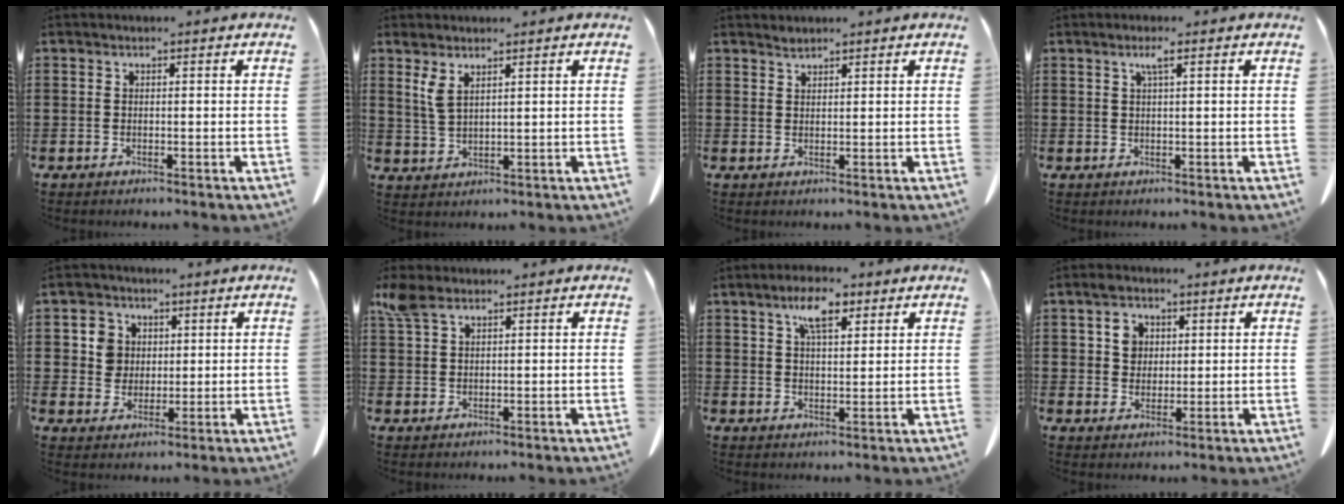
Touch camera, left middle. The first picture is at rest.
{"total": 3.2, "force": [2.1, 0.9, 2.3], "torque": [-0.060, 0.000, 0.037]}
{"total": 1.0, "force": [1.0, 0.1, 0.2], "torque": [-0.007, -0.002, 0.020]}
{"total": 1.9, "force": [0.9, 0.1, 1.7], "torque": [-0.035, 0.002, 0.015]}
{"total": 5.1, "force": [1.6, 4.7, 1.3], "torque": [-0.039, 0.014, 0.028]}
{"total": 3.6, "force": [2.4, 1.9, 2.0], "torque": [-0.047, 0.006, 0.045]}
{"total": 6.7, "force": [4.0, 2.4, 4.7], "torque": [-0.086, 0.001, 0.067]}
{"total": 4.3, "force": [1.6, 3.4, 2.2], "torque": [-0.039, 0.008, 0.023]}